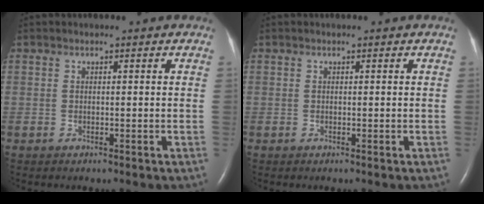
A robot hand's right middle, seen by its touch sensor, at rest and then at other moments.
{"total": 0.0}